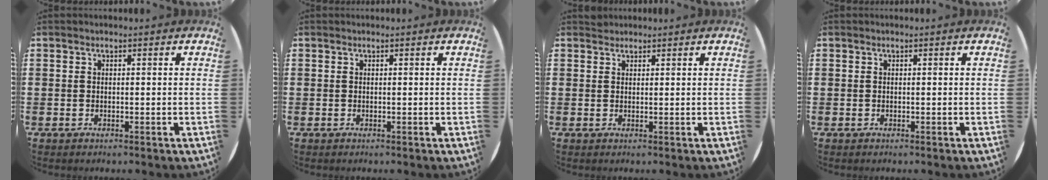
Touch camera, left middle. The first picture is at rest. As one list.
[{"total": 0.0}, {"total": 1.0, "force": [0.9, 0.3, -0.1], "torque": [0.001, 0.003, 0.018]}, {"total": 0.0}]